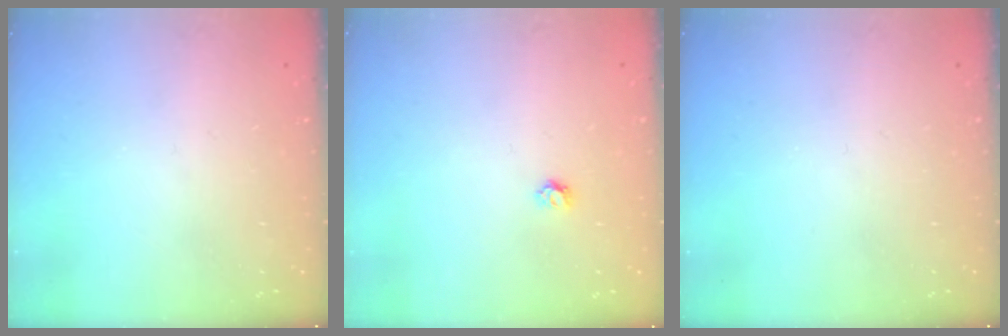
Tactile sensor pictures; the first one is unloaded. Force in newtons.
{"total": 3.7, "press": 3.6, "slide": 0.4}
{"total": 0.0}